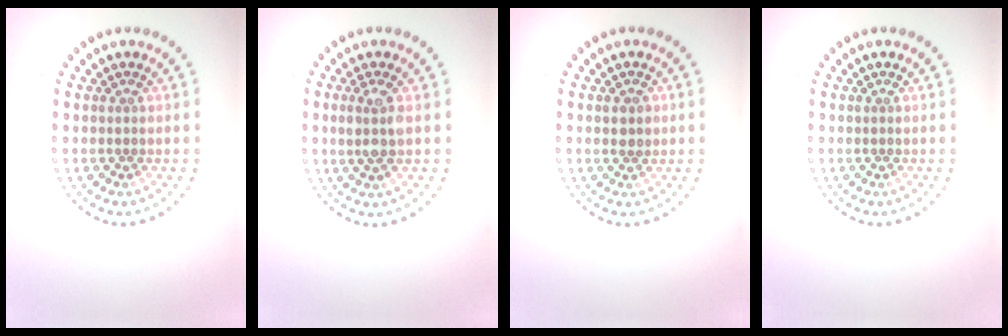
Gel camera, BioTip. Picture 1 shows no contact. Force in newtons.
{"total": 2.4, "press": 2.1, "slide": 1.2}
{"total": 1.4, "press": 1.4, "slide": 0.2}
{"total": 0.0}